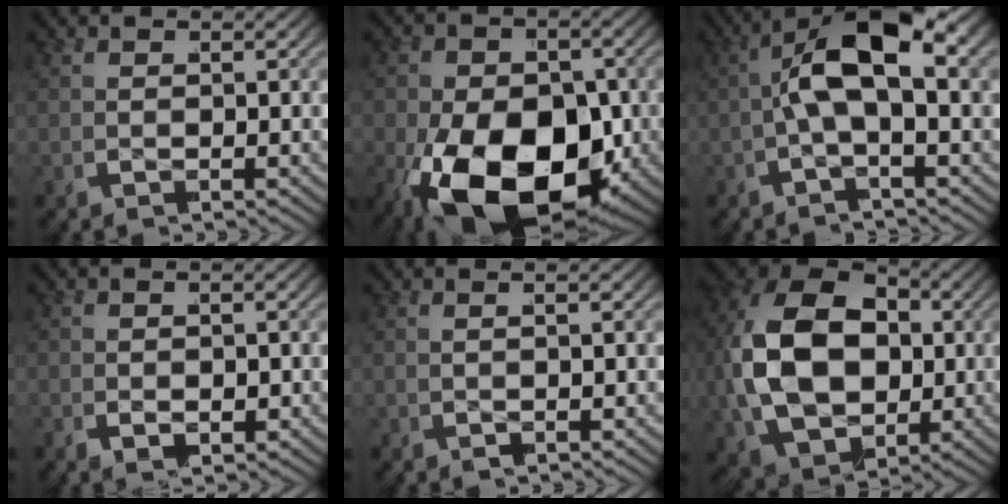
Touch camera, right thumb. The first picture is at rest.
{"total": 19.0, "force": [-5.1, 12.2, 13.7], "torque": [-0.258, -0.071, -0.051]}
{"total": 10.2, "force": [0.7, 4.1, 9.3], "torque": [-0.175, 0.018, -0.004]}
{"total": 1.3, "force": [-0.7, 0.8, 0.7], "torque": [-0.013, -0.002, -0.010]}
{"total": 1.1, "force": [-0.1, -1.0, -0.2], "torque": [0.005, 0.016, -0.007]}
{"total": 19.0, "force": [0.7, 13.5, 13.3], "torque": [-0.318, -0.029, 0.025]}